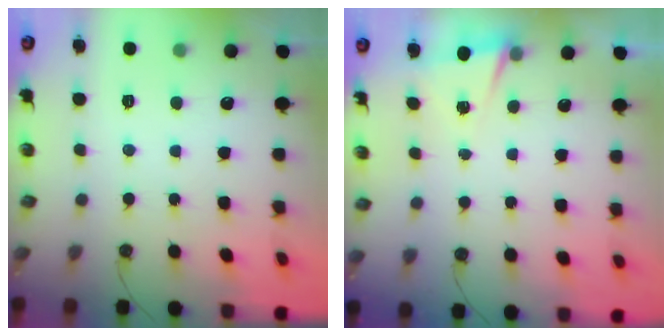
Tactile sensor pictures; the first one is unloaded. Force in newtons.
{"total": 2.7, "press": 1.5, "slide": 2.2}